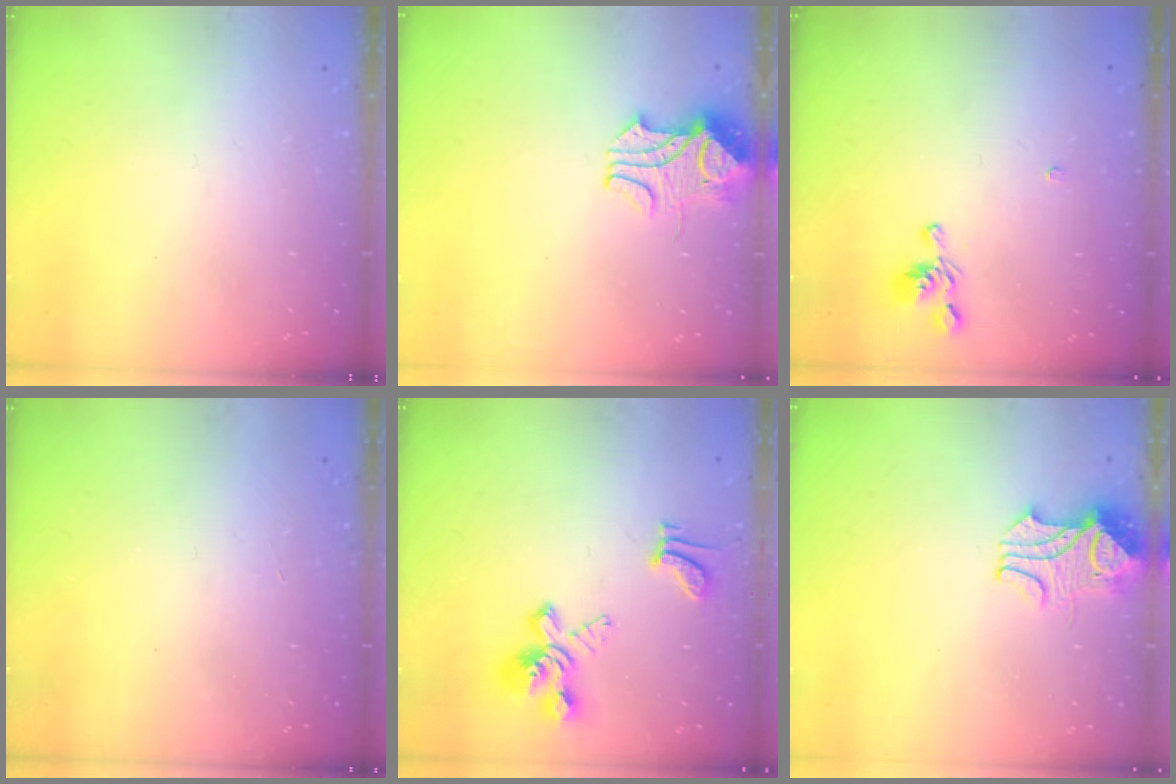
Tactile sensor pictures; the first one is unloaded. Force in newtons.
{"total": 2.5, "press": 2.3, "slide": 0.8}
{"total": 6.5, "press": 6.5, "slide": 0.2}
{"total": 5.9, "press": 5.9, "slide": 0.3}
{"total": 5.1, "press": 4.8, "slide": 1.8}
{"total": 2.1, "press": 2.0, "slide": 0.7}